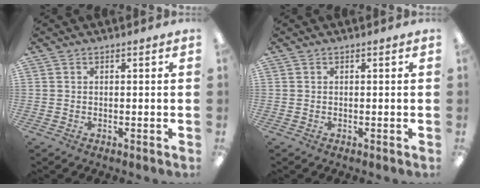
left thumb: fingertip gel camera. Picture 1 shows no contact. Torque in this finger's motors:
{"motor_torque": [-0.20, -0.02, 0.16, -0.11, 0.00]}